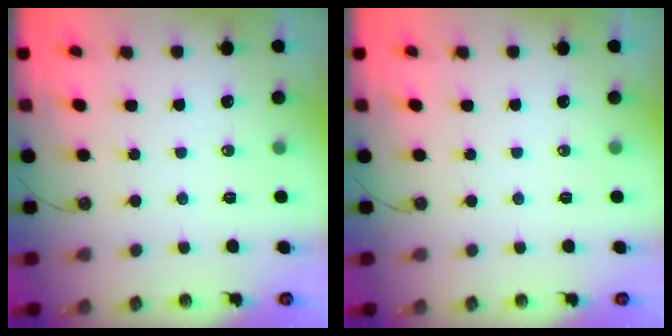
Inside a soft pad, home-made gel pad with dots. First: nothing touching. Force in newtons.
{"total": 0.0}